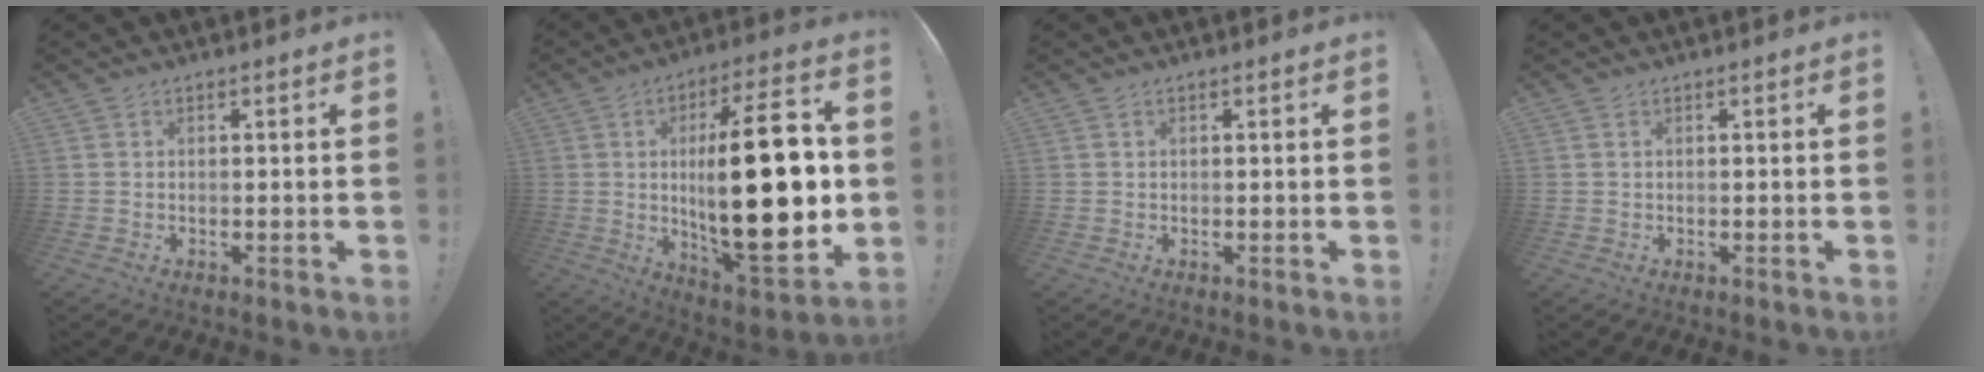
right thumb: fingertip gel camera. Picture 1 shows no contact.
{"total": 29.7, "force": [1.1, 10.4, 27.7], "torque": [-0.446, -0.016, 0.019]}
{"total": 0.0}
{"total": 0.0}